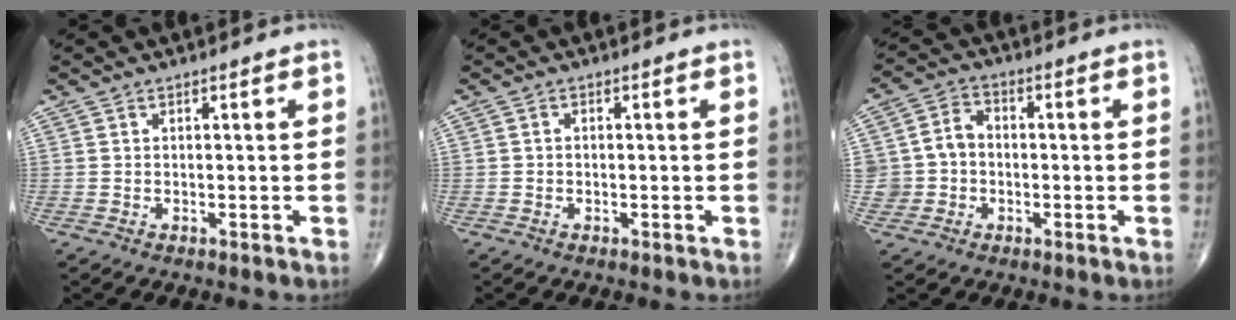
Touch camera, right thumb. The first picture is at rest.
{"total": 0.6, "force": [-0.1, 0.5, 0.3], "torque": [-0.003, 0.002, -0.006]}
{"total": 6.8, "force": [-0.8, 6.1, 2.9], "torque": [-0.034, 0.027, -0.019]}